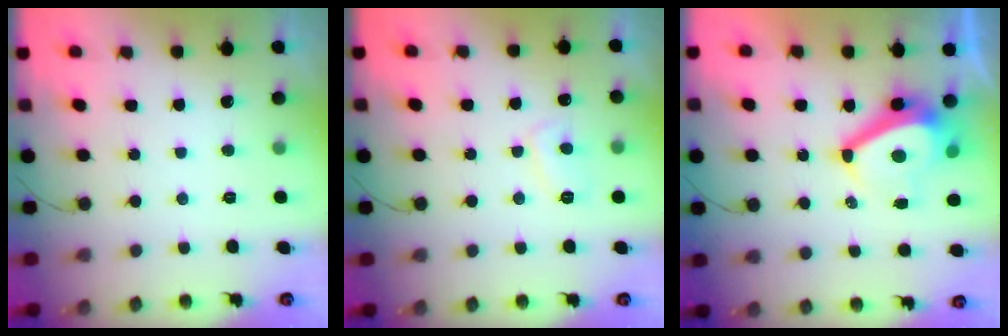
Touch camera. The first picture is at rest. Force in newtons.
{"total": 5.7, "press": 5.7, "slide": 0.0}
{"total": 10.1, "press": 9.6, "slide": 3.2}